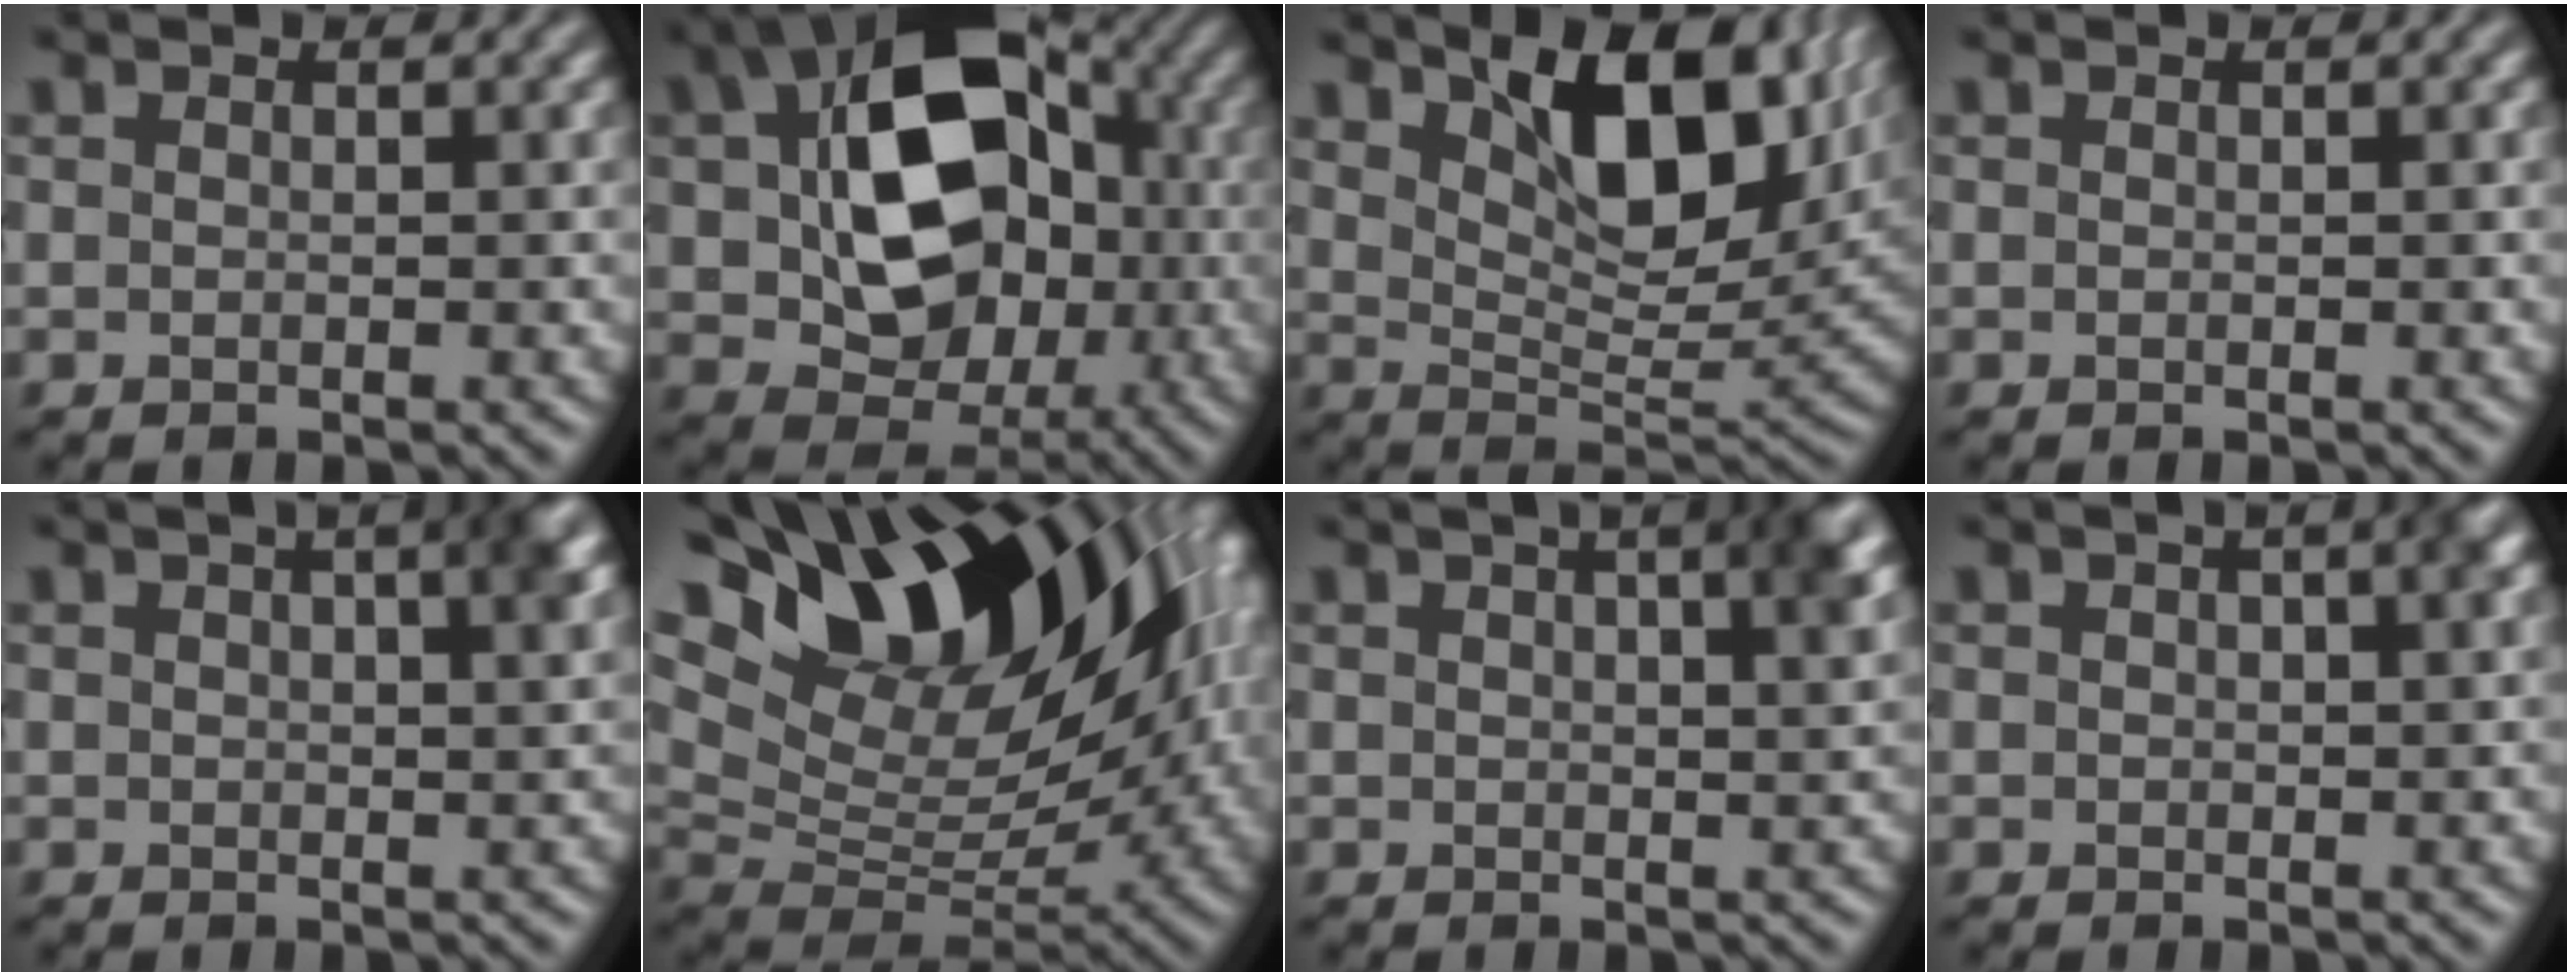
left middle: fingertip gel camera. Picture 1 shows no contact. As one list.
[{"total": 14.3, "force": [1.4, 10.3, 9.8], "torque": [-0.147, -0.004, 0.029]}, {"total": 10.3, "force": [5.3, 4.4, 7.7], "torque": [-0.119, 0.000, 0.089]}, {"total": 0.0}, {"total": 3.9, "force": [1.7, 1.3, 3.3], "torque": [-0.032, 0.014, 0.026]}, {"total": 17.4, "force": [7.5, 9.3, 12.6], "torque": [-0.211, 0.035, 0.127]}, {"total": 5.3, "force": [2.4, 2.0, 4.3], "torque": [-0.033, 0.026, 0.026]}, {"total": 1.8, "force": [0.7, 0.5, 1.6], "torque": [-0.016, 0.012, 0.008]}]